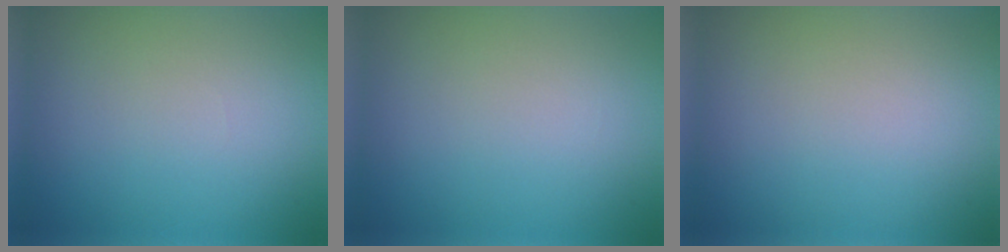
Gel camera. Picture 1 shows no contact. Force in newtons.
{"total": 0.0}
{"total": 0.0}